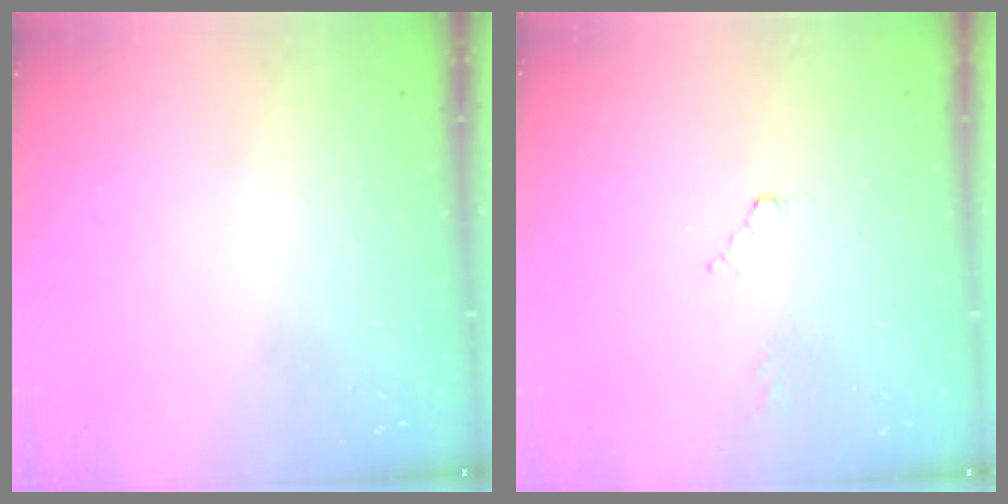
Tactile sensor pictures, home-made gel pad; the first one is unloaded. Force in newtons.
{"total": 2.3, "press": 2.3, "slide": 0.4}